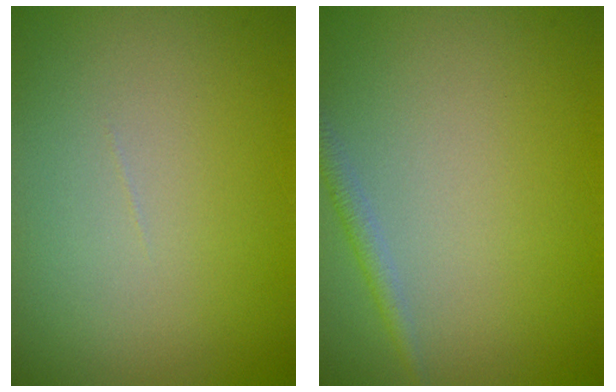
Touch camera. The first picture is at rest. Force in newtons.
{"total": 1.4, "press": 1.4, "slide": 0.0}